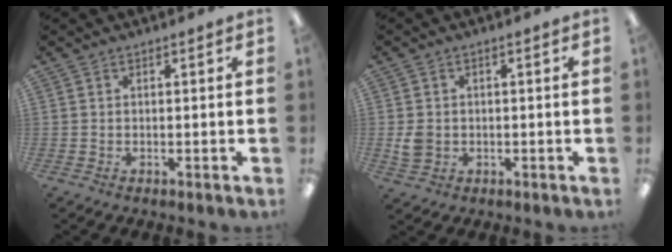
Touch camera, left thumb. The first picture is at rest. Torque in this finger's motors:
{"motor_torque": [-0.21, 0.23, -0.04, 0.00, 0.00]}